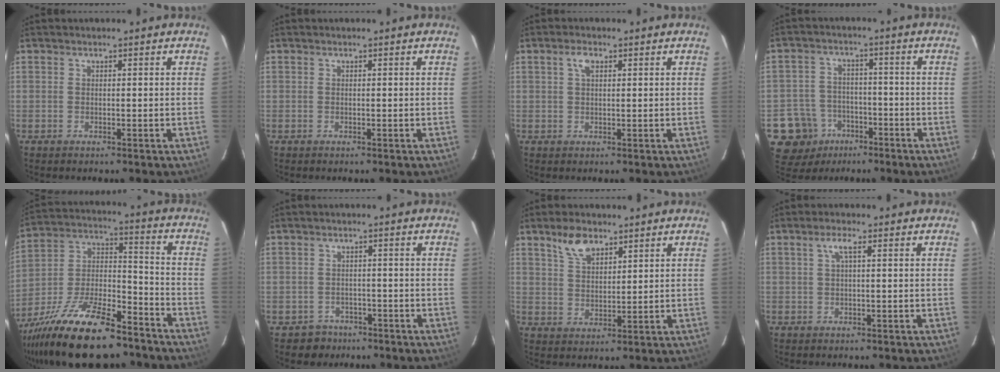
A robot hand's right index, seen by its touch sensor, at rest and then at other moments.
{"total": 0.0}
{"total": 2.3, "force": [1.0, 1.1, 1.8], "torque": [-0.036, 0.007, 0.018]}
{"total": 10.3, "force": [-5.1, 8.8, 1.5], "torque": [-0.064, 0.032, -0.070]}
{"total": 25.1, "force": [-17.8, 9.1, 15.3], "torque": [-0.296, -0.008, -0.287]}
{"total": 4.1, "force": [-2.4, 3.3, -0.5], "torque": [0.000, 0.022, -0.033]}
{"total": 6.0, "force": [4.1, 2.9, 3.3], "torque": [-0.058, 0.007, 0.080]}
{"total": 2.0, "force": [0.5, 0.1, 2.0], "torque": [-0.038, 0.006, 0.008]}